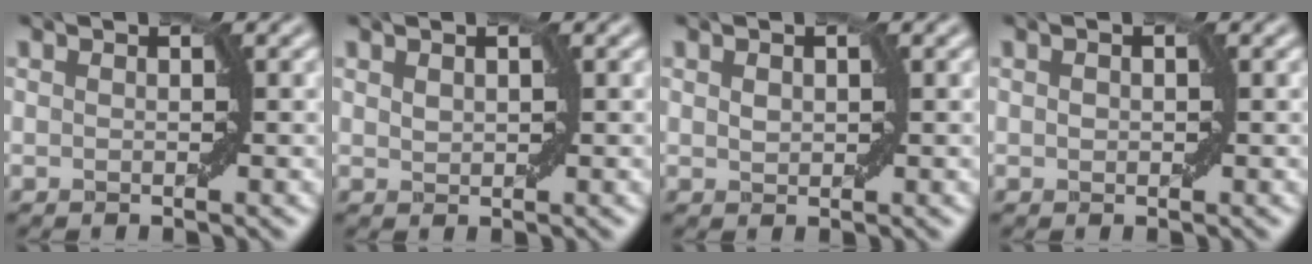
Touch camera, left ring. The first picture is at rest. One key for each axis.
{"total": 0.9, "fx": 0.5, "fy": 0.5, "fz": 0.6, "tx": -0.011, "ty": 0.002, "tz": 0.012}
{"total": 1.1, "fx": 0.3, "fy": 0.7, "fz": 0.7, "tx": -0.012, "ty": 0.002, "tz": 0.009}
{"total": 0.6, "fx": 0.0, "fy": 0.5, "fz": 0.4, "tx": -0.006, "ty": 0.002, "tz": 0.002}